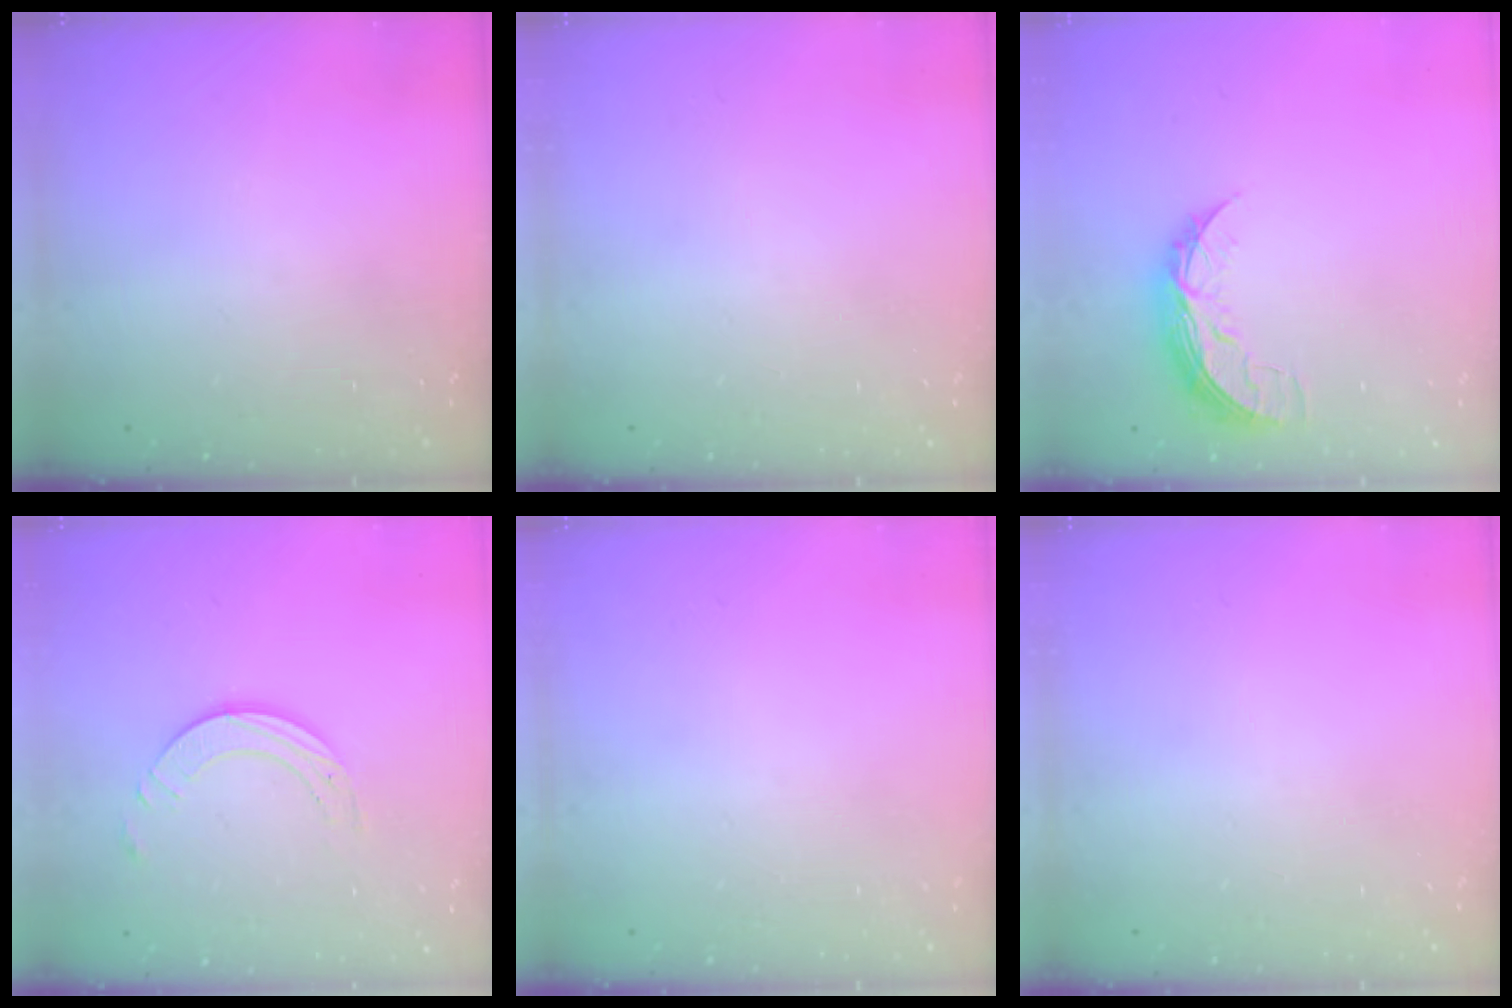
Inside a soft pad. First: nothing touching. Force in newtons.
{"total": 0.0}
{"total": 7.8, "press": 7.8, "slide": 0.4}
{"total": 5.8, "press": 5.8, "slide": 0.6}
{"total": 0.0}
{"total": 0.0}